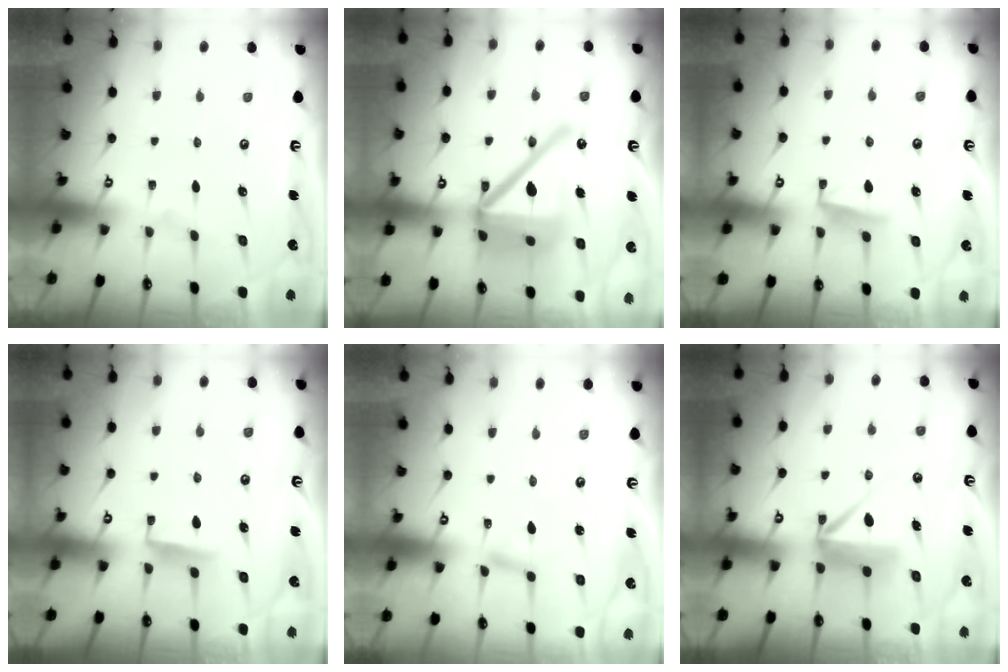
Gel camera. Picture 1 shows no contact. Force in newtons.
{"total": 22.6, "press": 22.5, "slide": 2.7}
{"total": 4.6, "press": 4.5, "slide": 0.6}
{"total": 5.6, "press": 5.5, "slide": 0.7}
{"total": 2.5, "press": 2.5, "slide": 0.2}
{"total": 8.4, "press": 8.4, "slide": 0.6}